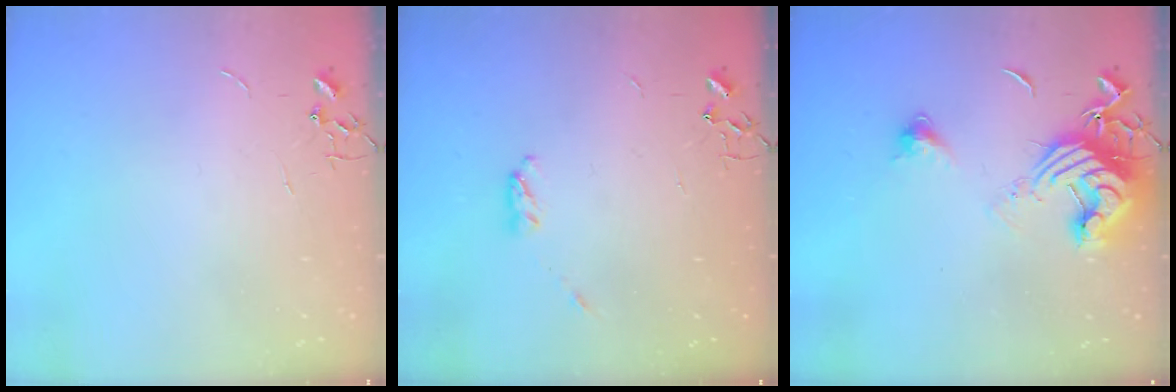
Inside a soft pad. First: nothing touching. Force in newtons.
{"total": 3.7, "press": 3.7, "slide": 0.6}
{"total": 13.8, "press": 13.7, "slide": 1.7}